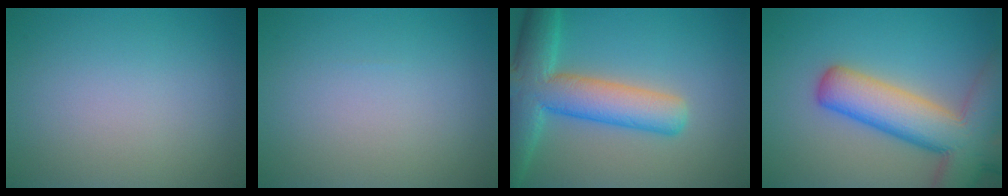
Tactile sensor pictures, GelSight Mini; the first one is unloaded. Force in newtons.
{"total": 0.0}
{"total": 8.5, "press": 8.5, "slide": 0.5}
{"total": 10.5, "press": 10.5, "slide": 0.7}